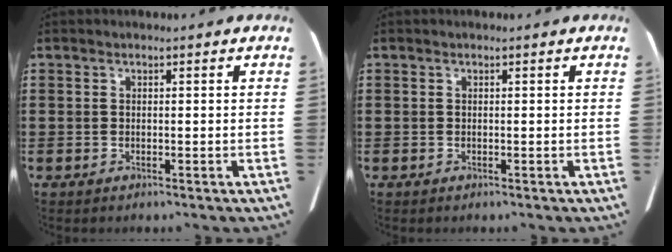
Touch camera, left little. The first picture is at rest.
{"total": 0.0}